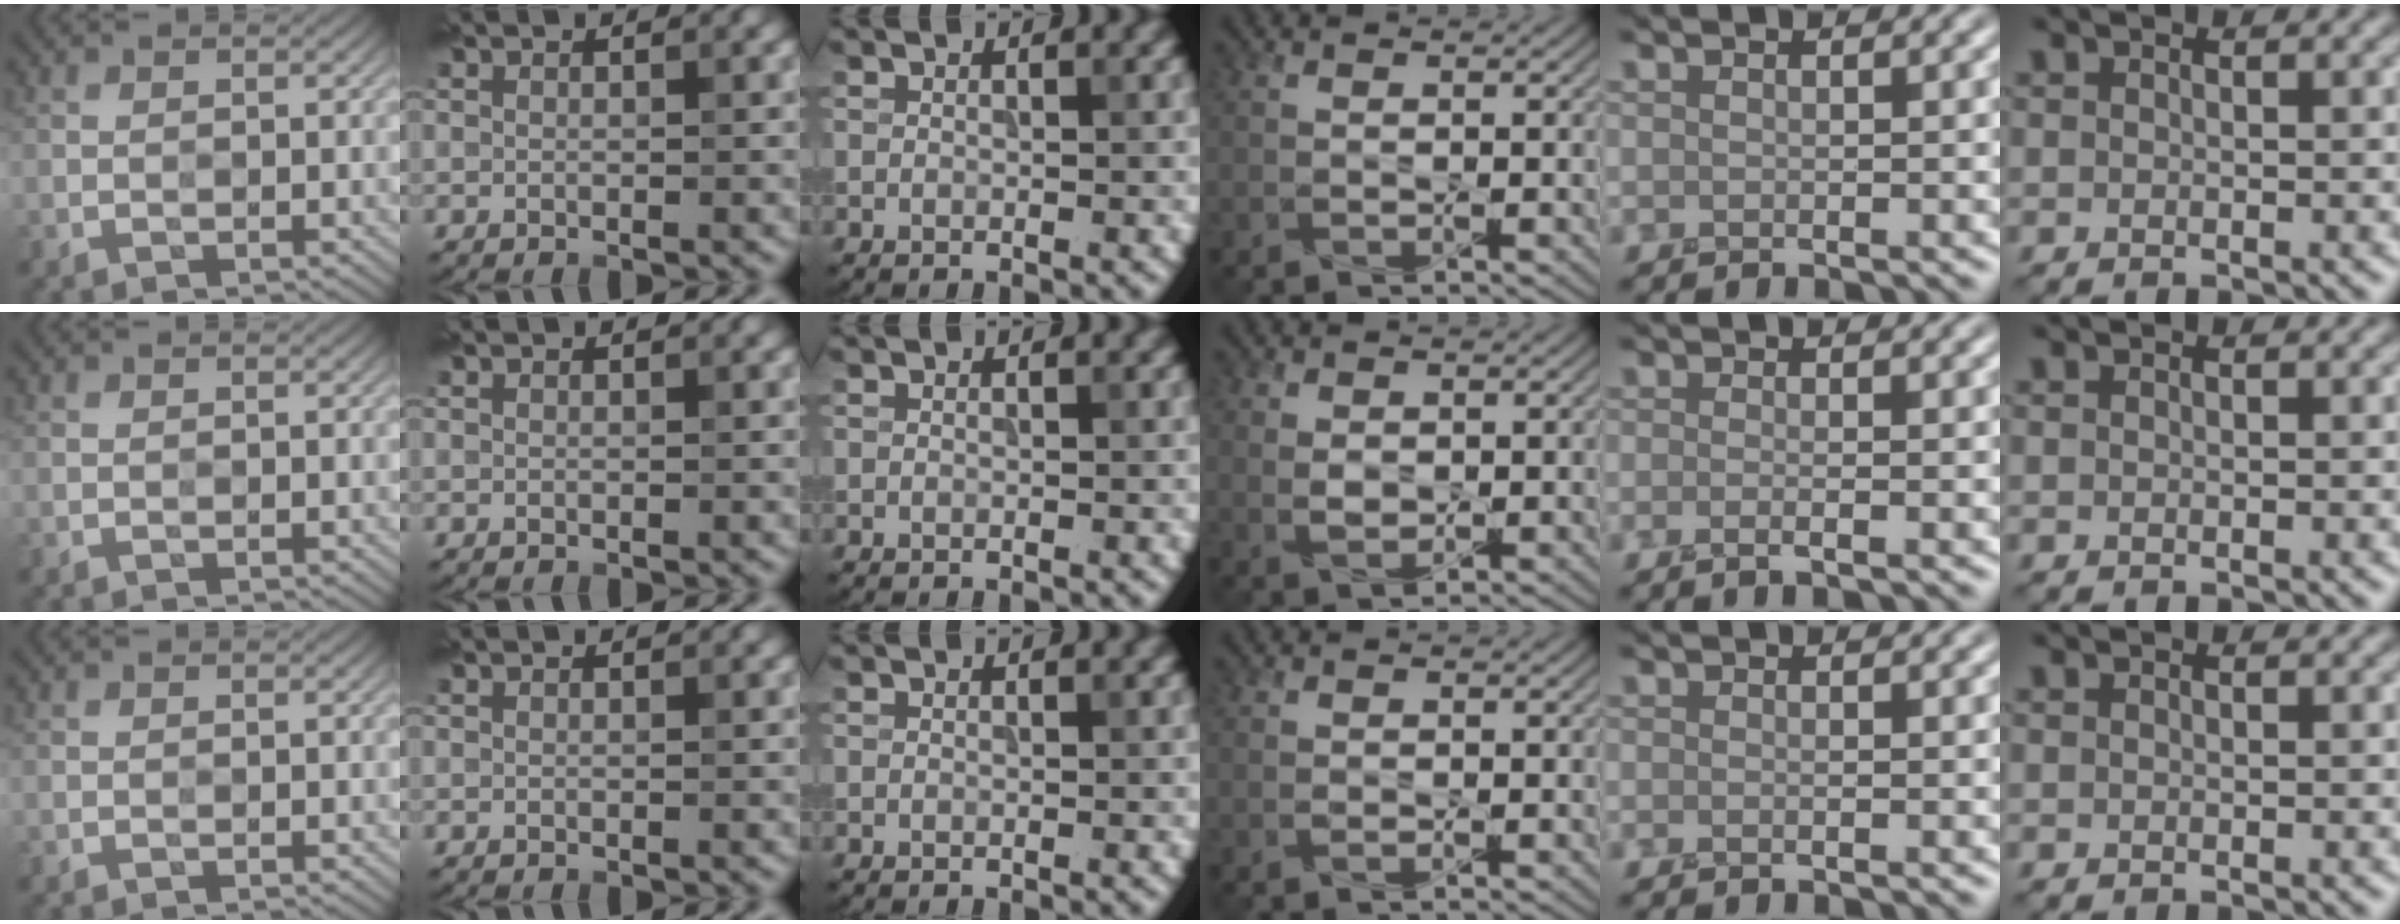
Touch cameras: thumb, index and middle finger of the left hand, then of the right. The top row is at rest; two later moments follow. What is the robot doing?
{"motion": "squeeze", "object": "foam earplug"}